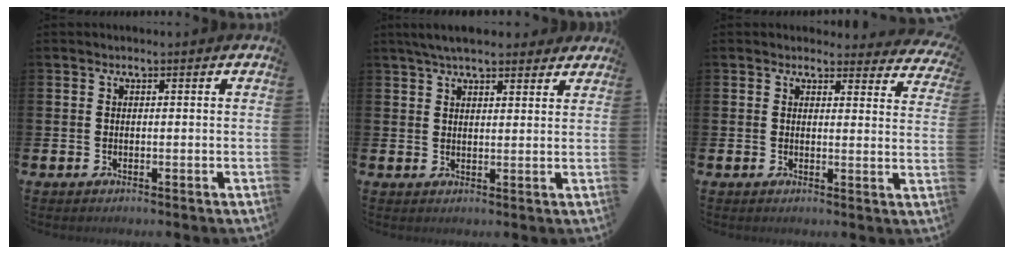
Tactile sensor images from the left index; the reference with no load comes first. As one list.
[{"total": 5.0, "force": [4.5, 1.3, 1.8], "torque": [-0.040, -0.010, 0.083]}, {"total": 2.6, "force": [2.5, 0.9, -0.1], "torque": [0.014, -0.022, 0.038]}]